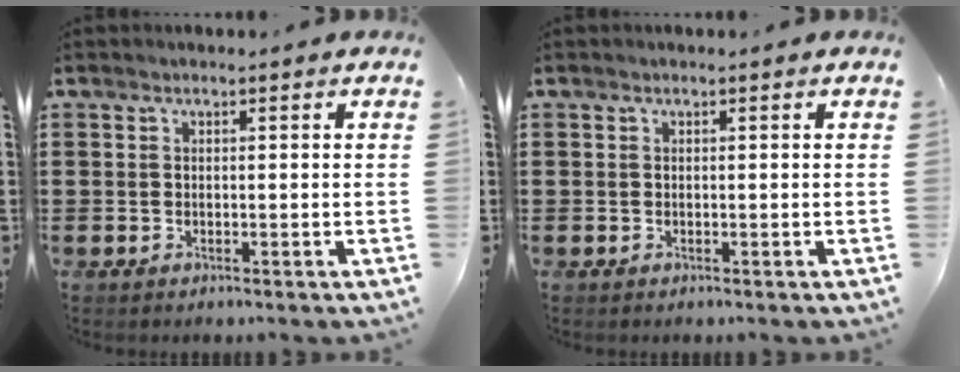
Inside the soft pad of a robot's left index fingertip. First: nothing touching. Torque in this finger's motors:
{"motor_torque": [0.00, 0.00, 0.00, 0.00]}